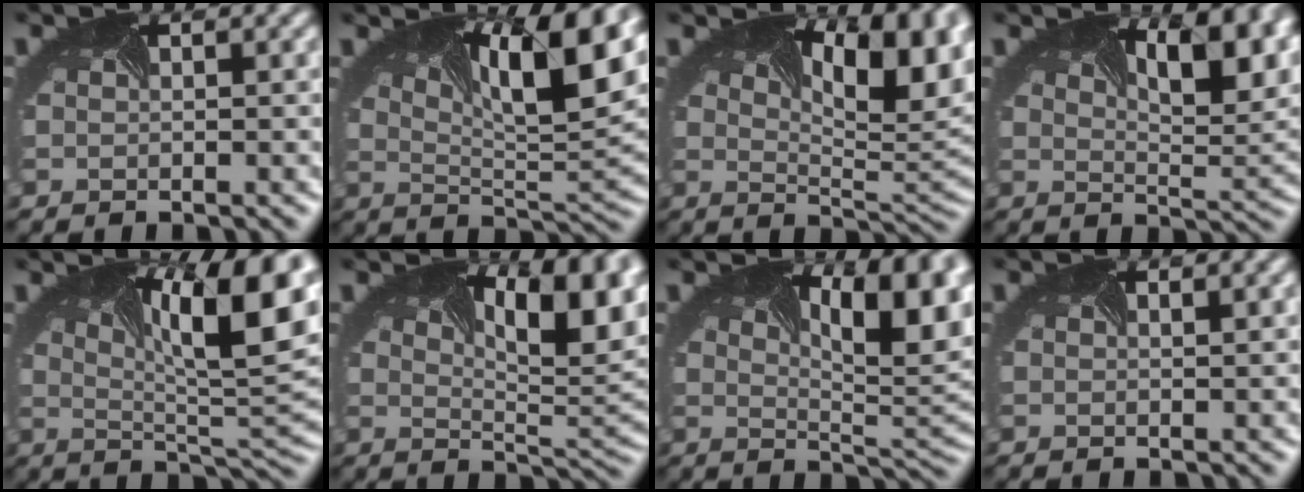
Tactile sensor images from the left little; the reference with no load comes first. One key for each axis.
{"total": 13.3, "fx": 5.5, "fy": 4.3, "fz": 11.3, "tx": -0.151, "ty": 0.025, "tz": 0.077}
{"total": 11.3, "fx": 4.2, "fy": 4.9, "fz": 9.3, "tx": -0.109, "ty": 0.015, "tz": 0.060}
{"total": 10.7, "fx": 4.7, "fy": 4.2, "fz": 8.7, "tx": -0.098, "ty": 0.027, "tz": 0.064}
{"total": 14.4, "fx": 4.5, "fy": 4.9, "fz": 12.8, "tx": -0.162, "ty": 0.022, "tz": 0.066}
{"total": 10.4, "fx": 3.9, "fy": 3.9, "fz": 8.8, "tx": -0.108, "ty": 0.013, "tz": 0.054}
{"total": 10.7, "fx": 3.7, "fy": 4.1, "fz": 9.2, "tx": -0.104, "ty": 0.017, "tz": 0.048}
{"total": 1.4, "fx": 0.8, "fy": 0.5, "fz": 1.0, "tx": -0.006, "ty": 0.013, "tz": -0.002}